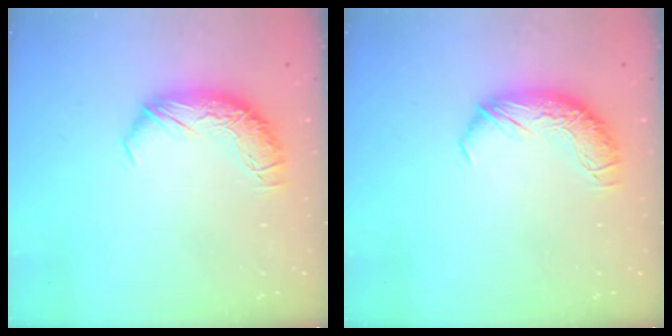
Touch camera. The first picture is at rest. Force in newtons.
{"total": 0.0}